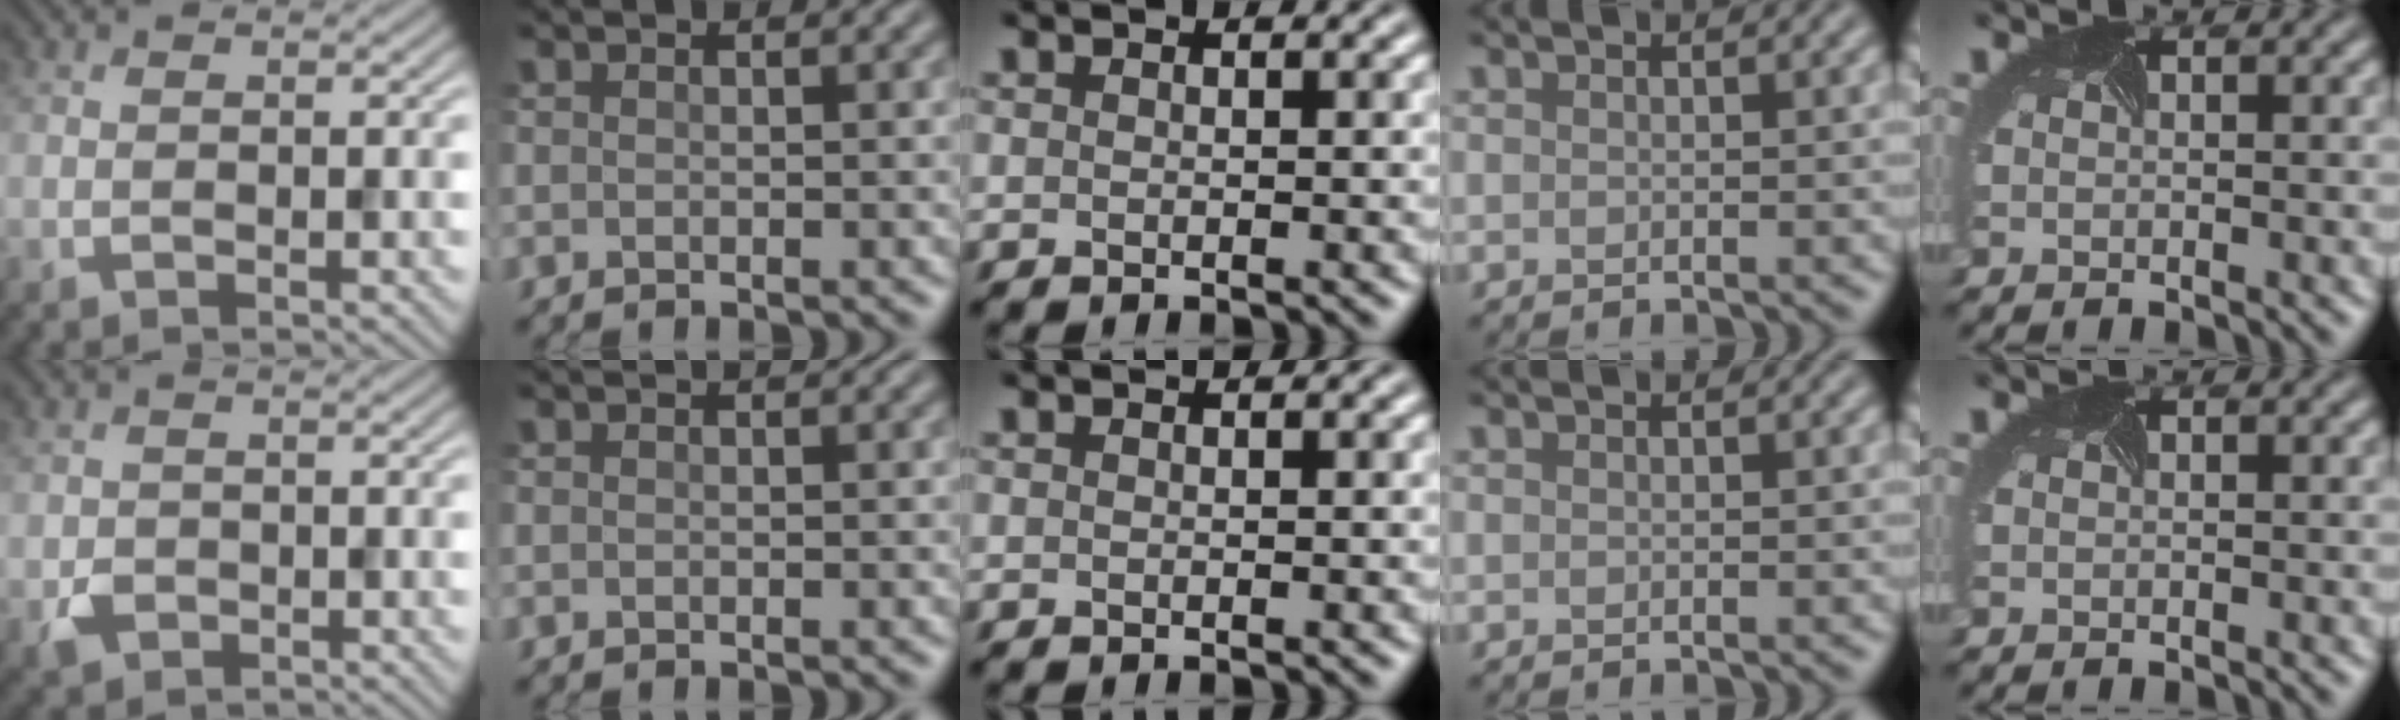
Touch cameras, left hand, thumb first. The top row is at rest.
{"thumb": {"total": 2.3, "force": [-0.9, 1.9, 0.8], "torque": [-0.014, -0.007, -0.021]}}